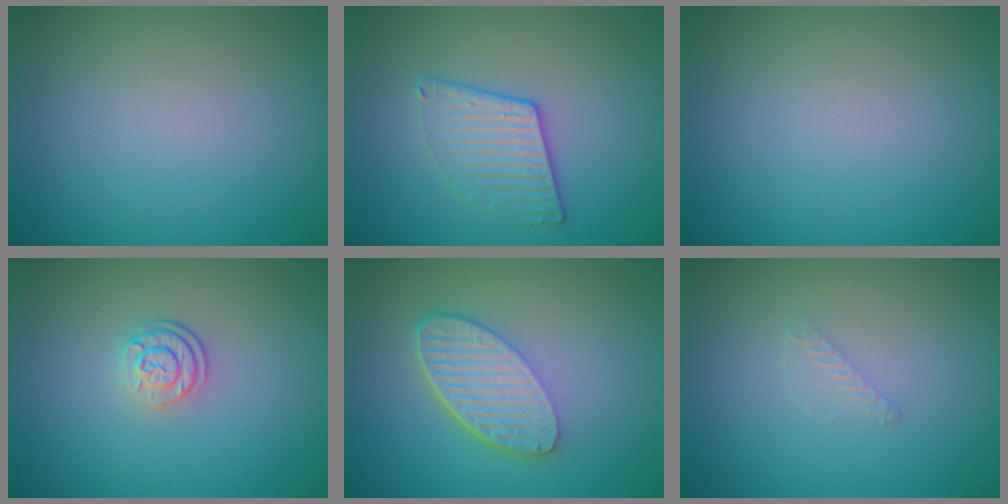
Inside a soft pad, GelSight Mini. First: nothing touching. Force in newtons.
{"total": 2.8, "press": 2.3, "slide": 1.6}
{"total": 0.0}
{"total": 2.5, "press": 1.9, "slide": 1.6}
{"total": 5.9, "press": 4.2, "slide": 4.1}
{"total": 0.8, "press": 0.8, "slide": 0.0}